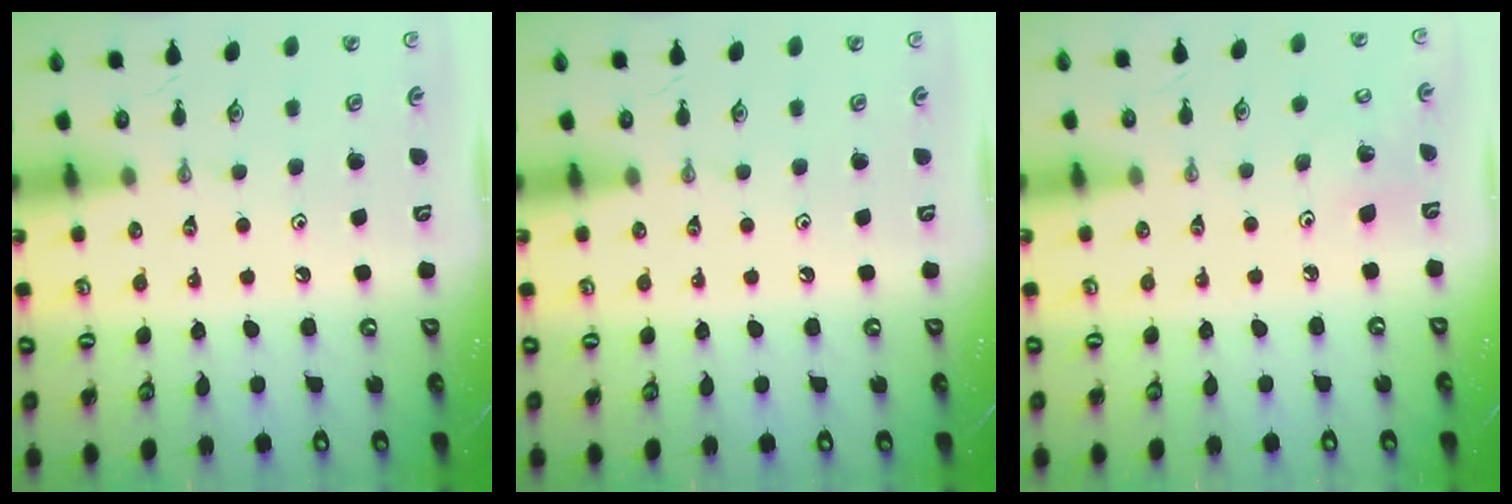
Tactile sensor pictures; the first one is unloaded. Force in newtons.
{"total": 0.0}
{"total": 7.4, "press": 7.4, "slide": 0.4}